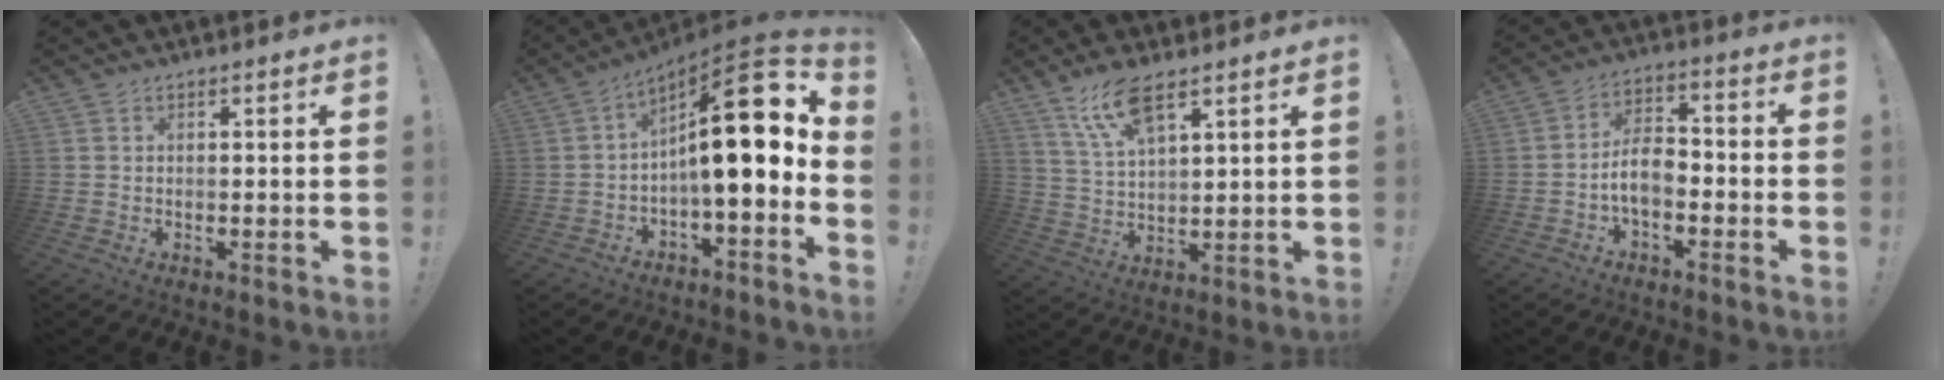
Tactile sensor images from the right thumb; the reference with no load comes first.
{"total": 17.9, "force": [3.3, 4.7, 17.0], "torque": [-0.255, -0.018, 0.050]}
{"total": 9.8, "force": [6.7, 3.4, 6.3], "torque": [-0.121, -0.023, 0.125]}
{"total": 7.8, "force": [-3.0, 4.4, 5.8], "torque": [-0.115, 0.010, -0.054]}